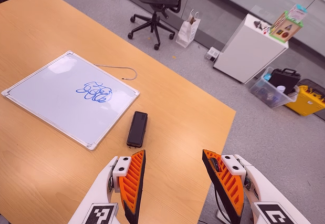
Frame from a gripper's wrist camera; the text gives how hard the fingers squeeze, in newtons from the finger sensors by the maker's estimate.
{"total": 0.0}